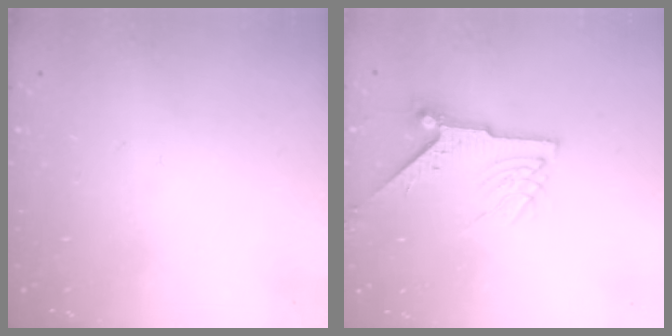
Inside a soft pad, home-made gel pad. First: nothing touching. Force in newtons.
{"total": 8.1, "press": 8.1, "slide": 0.5}